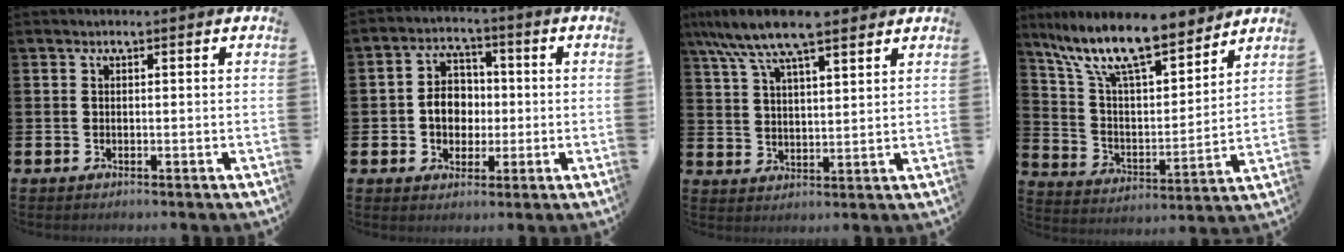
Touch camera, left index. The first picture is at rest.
{"total": 5.5, "force": [-0.2, 4.7, 2.9], "torque": [-0.043, 0.007, -0.013]}
{"total": 9.6, "force": [8.1, 2.0, 4.7], "torque": [-0.116, -0.018, 0.149]}
{"total": 12.9, "force": [10.7, 3.3, 6.4], "torque": [-0.151, -0.065, 0.185]}